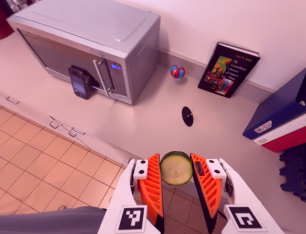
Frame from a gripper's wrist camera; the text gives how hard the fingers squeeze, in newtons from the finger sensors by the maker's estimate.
{"total": 8.9, "left": 9.0, "right": 8.8}